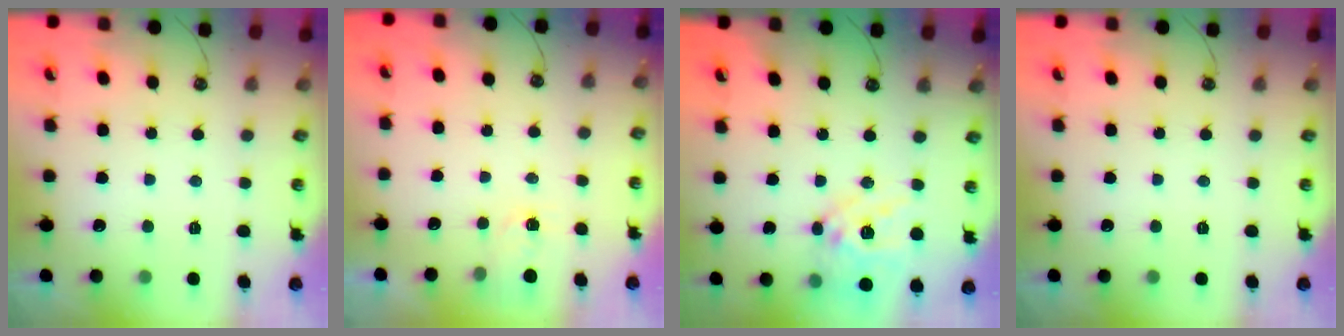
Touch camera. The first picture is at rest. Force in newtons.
{"total": 1.3, "press": 1.2, "slide": 0.2}
{"total": 15.4, "press": 15.3, "slide": 1.4}
{"total": 0.0}